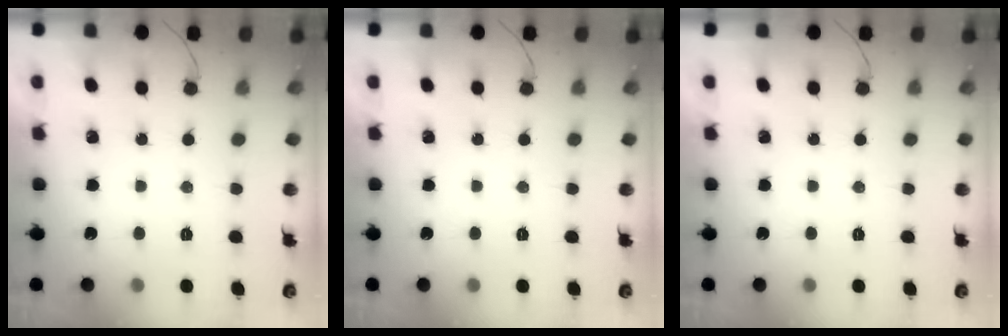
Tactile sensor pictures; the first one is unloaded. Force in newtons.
{"total": 0.0}
{"total": 0.0}